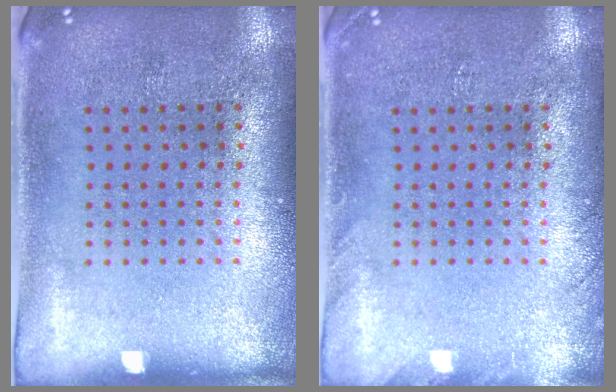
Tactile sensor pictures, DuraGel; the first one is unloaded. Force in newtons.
{"total": 1.1, "press": 1.1, "slide": 0.1}